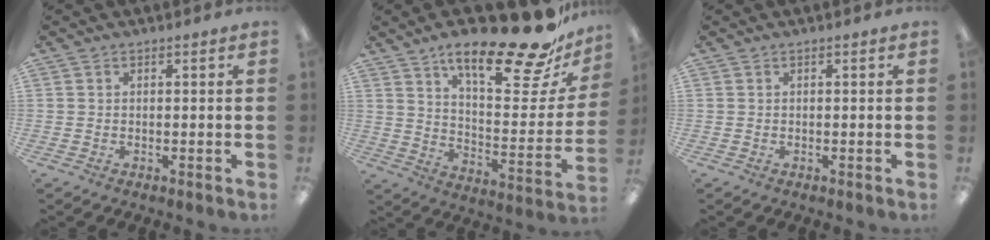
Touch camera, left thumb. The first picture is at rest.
{"total": 23.1, "force": [17.1, 5.7, 14.5], "torque": [-0.215, -0.122, 0.276]}
{"total": 0.0}